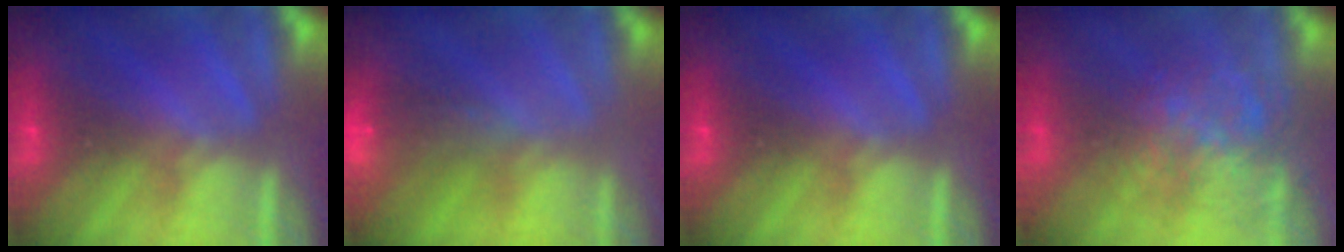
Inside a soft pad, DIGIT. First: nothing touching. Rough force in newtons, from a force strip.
{"total": 9.3}
{"total": 0.0}
{"total": 3.7}